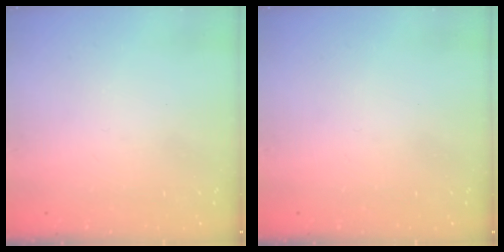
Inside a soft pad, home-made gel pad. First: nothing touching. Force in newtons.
{"total": 0.0}